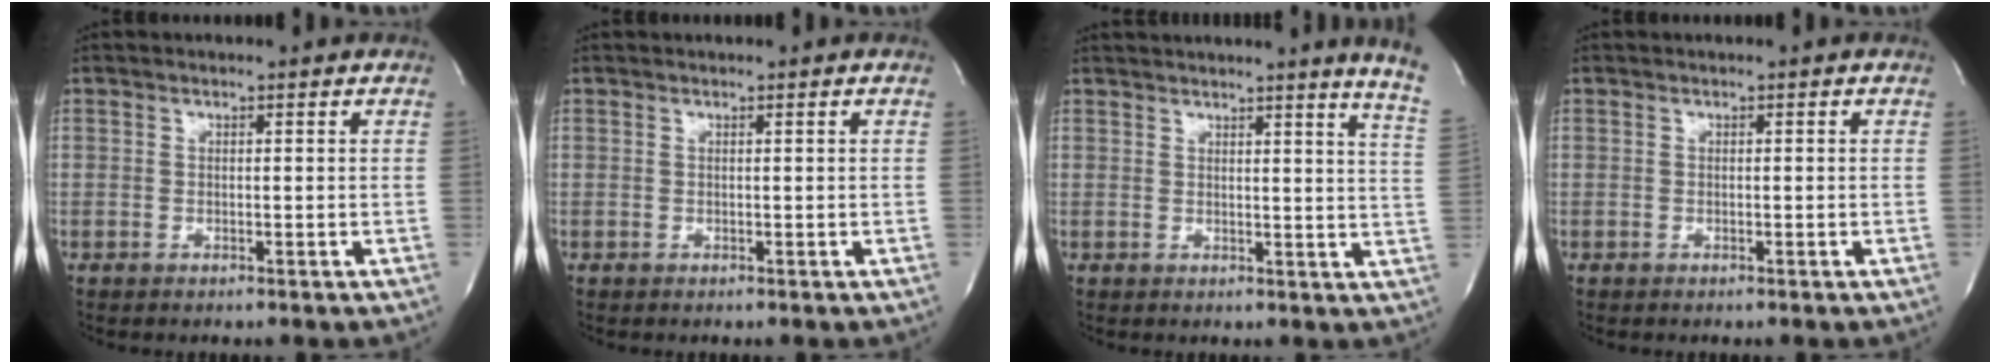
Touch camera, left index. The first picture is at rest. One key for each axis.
{"total": 0.0}
{"total": 10.5, "fx": 9.1, "fy": -1.8, "fz": 5.0, "tx": -0.062, "ty": -0.061, "tz": 0.084}
{"total": 0.0}